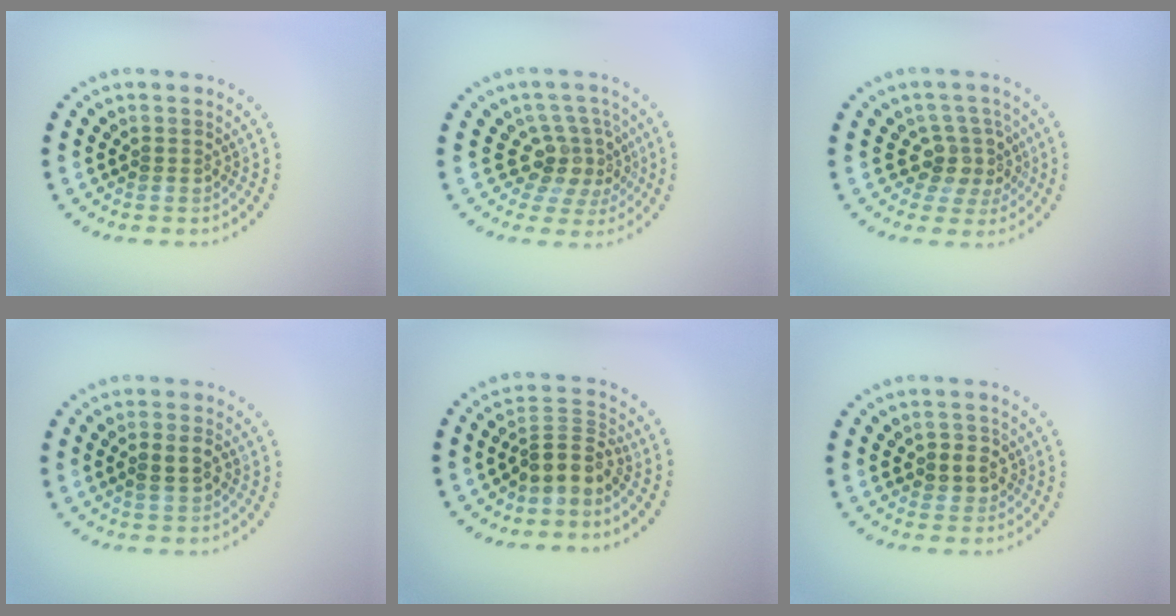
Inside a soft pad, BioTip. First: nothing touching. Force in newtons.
{"total": 3.8, "press": 2.8, "slide": 2.6}
{"total": 3.3, "press": 2.6, "slide": 2.1}
{"total": 2.3, "press": 2.2, "slide": 0.4}
{"total": 3.2, "press": 2.4, "slide": 2.1}
{"total": 2.3, "press": 2.2, "slide": 0.7}